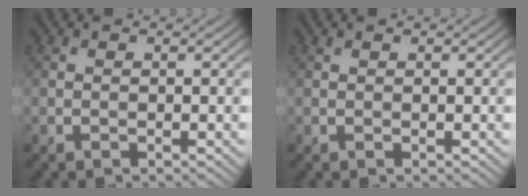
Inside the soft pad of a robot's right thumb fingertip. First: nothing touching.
{"total": 0.0}